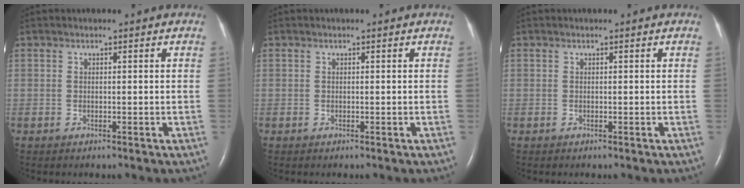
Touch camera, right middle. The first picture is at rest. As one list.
[{"total": 0.0}, {"total": 0.0}]